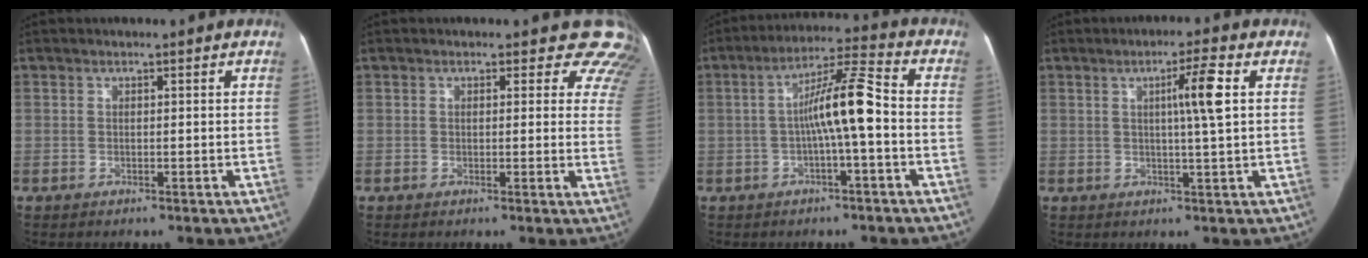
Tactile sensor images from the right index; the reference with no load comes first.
{"total": 7.3, "force": [6.3, 3.6, 0.9], "torque": [0.037, -0.013, 0.028]}
{"total": 8.9, "force": [-1.2, 0.2, 8.8], "torque": [-0.153, 0.025, -0.026]}
{"total": 5.7, "force": [1.3, -0.8, 5.5], "torque": [-0.085, 0.003, 0.021]}